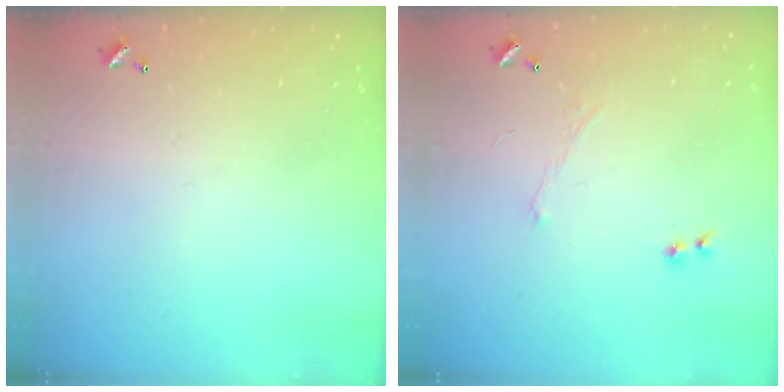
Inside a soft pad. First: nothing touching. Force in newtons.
{"total": 1.2, "press": 1.0, "slide": 0.8}